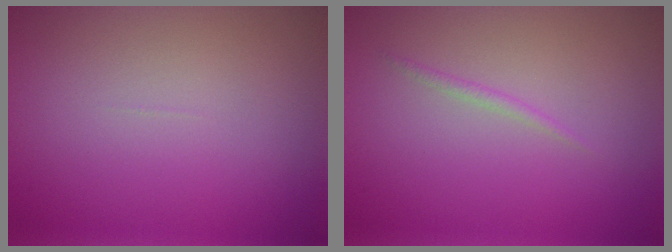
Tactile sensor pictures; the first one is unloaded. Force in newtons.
{"total": 0.6, "press": 0.6, "slide": 0.1}